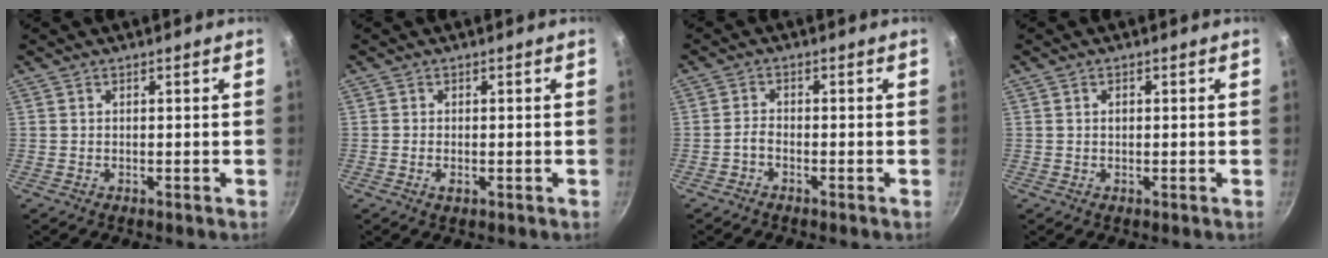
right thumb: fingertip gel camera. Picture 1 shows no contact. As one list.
[{"total": 1.6, "force": [-0.4, 0.9, 1.2], "torque": [-0.022, -0.002, -0.008]}, {"total": 1.8, "force": [-1.3, 0.8, 1.0], "torque": [-0.024, 0.013, -0.030]}, {"total": 1.0, "force": [0.1, 0.7, 0.7], "torque": [-0.011, 0.003, 0.002]}]